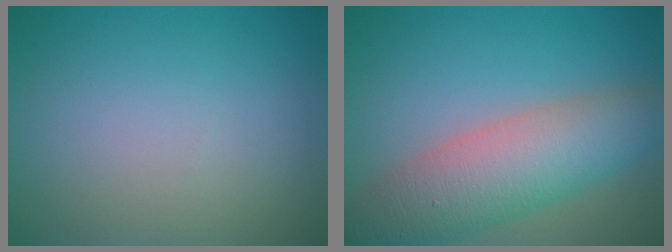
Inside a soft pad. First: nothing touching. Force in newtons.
{"total": 7.8, "press": 7.8, "slide": 0.3}